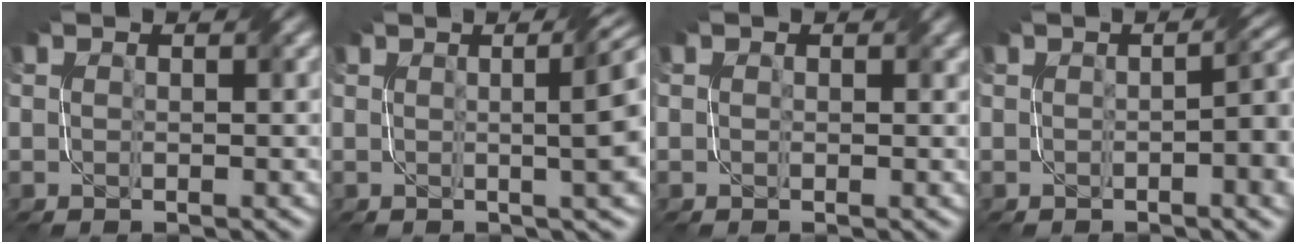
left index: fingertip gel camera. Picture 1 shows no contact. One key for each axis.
{"total": 8.4, "fx": 1.2, "fy": 3.0, "fz": 7.8, "tx": -0.042, "ty": 0.028, "tz": 0.001}
{"total": 0.7, "fx": 0.4, "fy": 0.6, "fz": 0.2, "tx": 0.002, "ty": -0.002, "tz": 0.003}
{"total": 5.7, "fx": -0.5, "fy": 1.8, "fz": 5.5, "tx": -0.051, "ty": 0.003, "tz": -0.001}